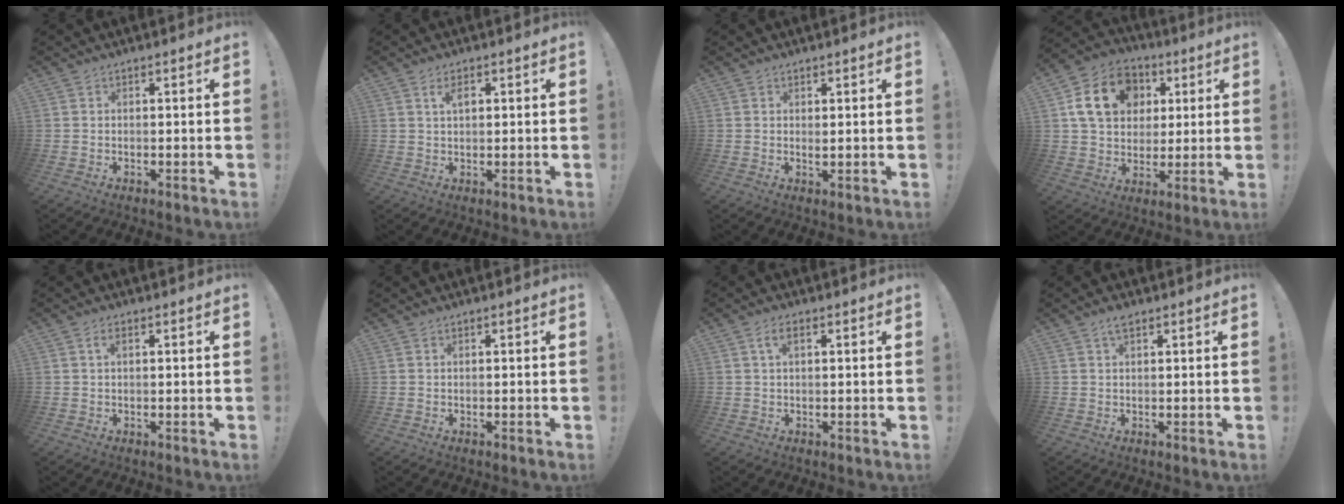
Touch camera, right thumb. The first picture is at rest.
{"total": 3.0, "force": [1.4, 1.4, 2.3], "torque": [-0.041, 0.003, 0.021]}
{"total": 1.0, "force": [0.8, 0.3, 0.5], "torque": [-0.003, -0.008, 0.014]}
{"total": 16.9, "force": [5.4, 13.3, 8.9], "torque": [-0.125, -0.003, 0.111]}
{"total": 1.5, "force": [0.5, 0.5, 1.3], "torque": [-0.019, 0.001, 0.005]}
{"total": 0.0}
{"total": 3.1, "force": [1.1, 1.3, 2.6], "torque": [-0.044, 0.003, 0.017]}
{"total": 2.5, "force": [1.6, 0.9, 1.7], "torque": [-0.027, -0.001, 0.027]}